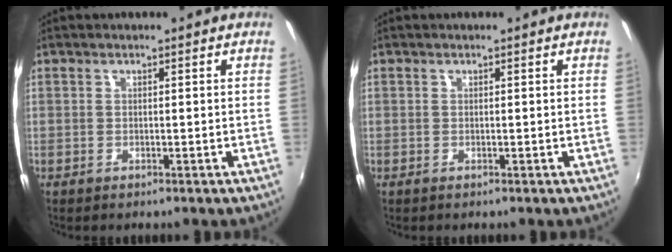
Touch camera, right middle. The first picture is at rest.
{"total": 0.0}